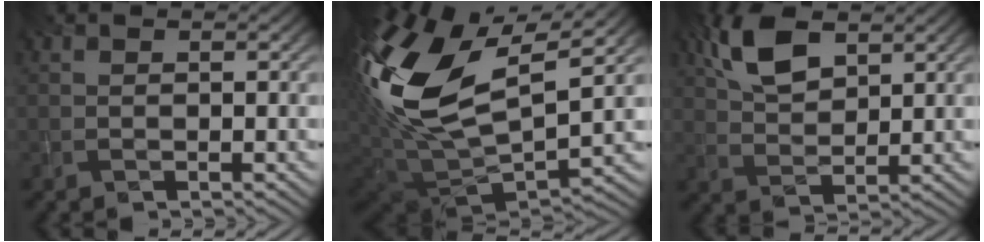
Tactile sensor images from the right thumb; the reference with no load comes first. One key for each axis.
{"total": 18.2, "fx": 5.6, "fy": 9.5, "fz": 14.4, "tx": -0.349, "ty": 0.006, "tz": 0.102}
{"total": 7.4, "fx": 4.0, "fy": 3.6, "fz": 5.2, "tx": -0.122, "ty": 0.007, "tz": 0.080}